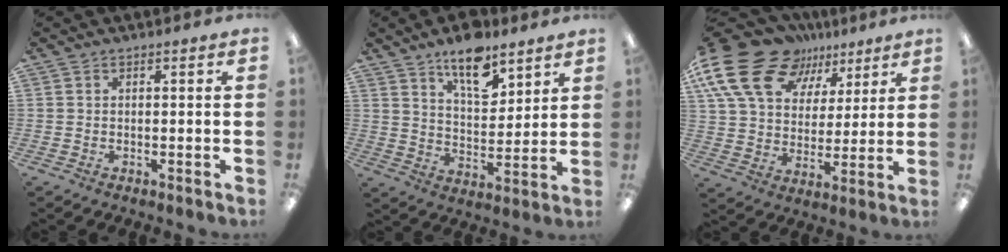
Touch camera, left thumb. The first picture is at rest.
{"total": 12.3, "force": [9.0, 5.2, 6.6], "torque": [-0.097, -0.049, 0.157]}
{"total": 20.8, "force": [11.9, 13.1, 11.0], "torque": [-0.223, -0.058, 0.217]}